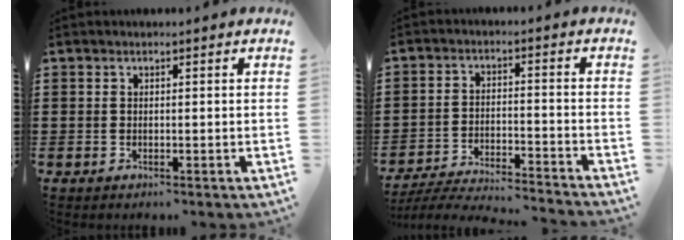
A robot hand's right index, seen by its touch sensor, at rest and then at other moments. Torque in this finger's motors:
{"motor_torque": [-0.51, 0.52, -0.41, -0.09]}